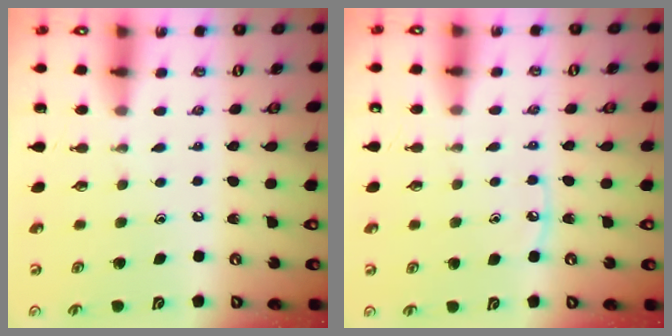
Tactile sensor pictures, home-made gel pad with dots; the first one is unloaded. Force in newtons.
{"total": 4.4, "press": 4.3, "slide": 0.6}